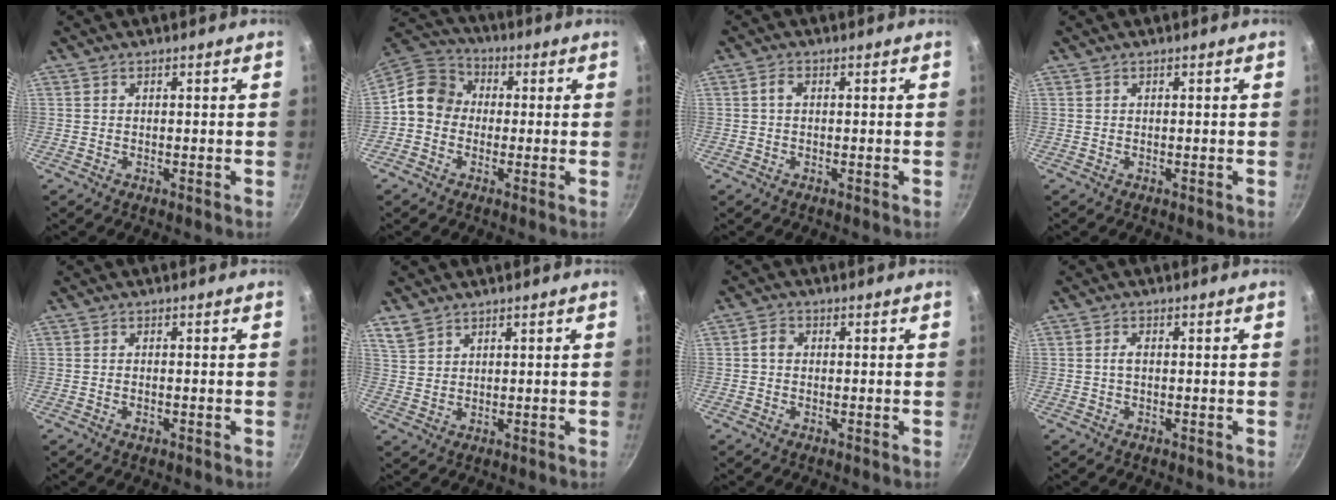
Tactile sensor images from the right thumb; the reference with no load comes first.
{"total": 9.5, "force": [-0.4, 8.3, 4.6], "torque": [-0.051, 0.030, -0.034]}
{"total": 1.4, "force": [0.1, 0.9, 1.0], "torque": [-0.020, 0.006, 0.002]}
{"total": 0.0}
{"total": 1.1, "force": [-0.4, 0.5, 0.9], "torque": [-0.019, 0.003, -0.008]}
{"total": 3.7, "force": [2.9, 2.1, 1.1], "torque": [-0.015, -0.002, 0.063]}
{"total": 2.1, "force": [0.1, 1.8, 1.2], "torque": [-0.017, 0.009, -0.003]}
{"total": 1.4, "force": [0.0, 0.8, 1.2], "torque": [-0.024, 0.005, -0.002]}